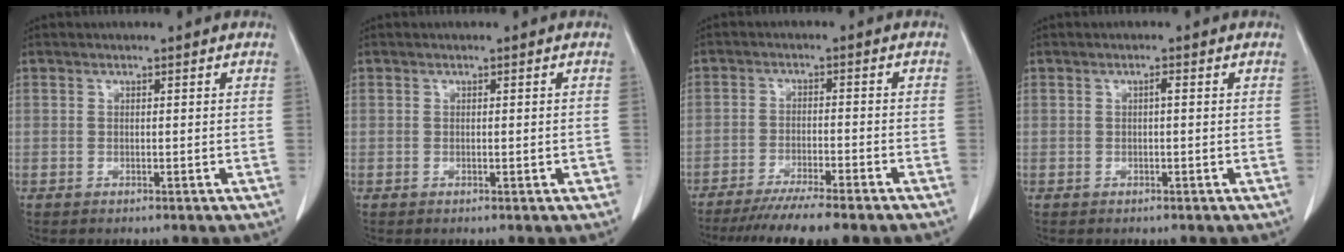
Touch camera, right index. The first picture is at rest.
{"total": 1.2, "force": [-0.3, 0.3, 1.1], "torque": [-0.012, -0.001, -0.001]}
{"total": 10.7, "force": [-8.9, 0.1, 5.9], "torque": [-0.078, -0.025, -0.139]}
{"total": 0.7, "force": [0.0, 0.1, 0.7], "torque": [-0.012, 0.002, 0.000]}